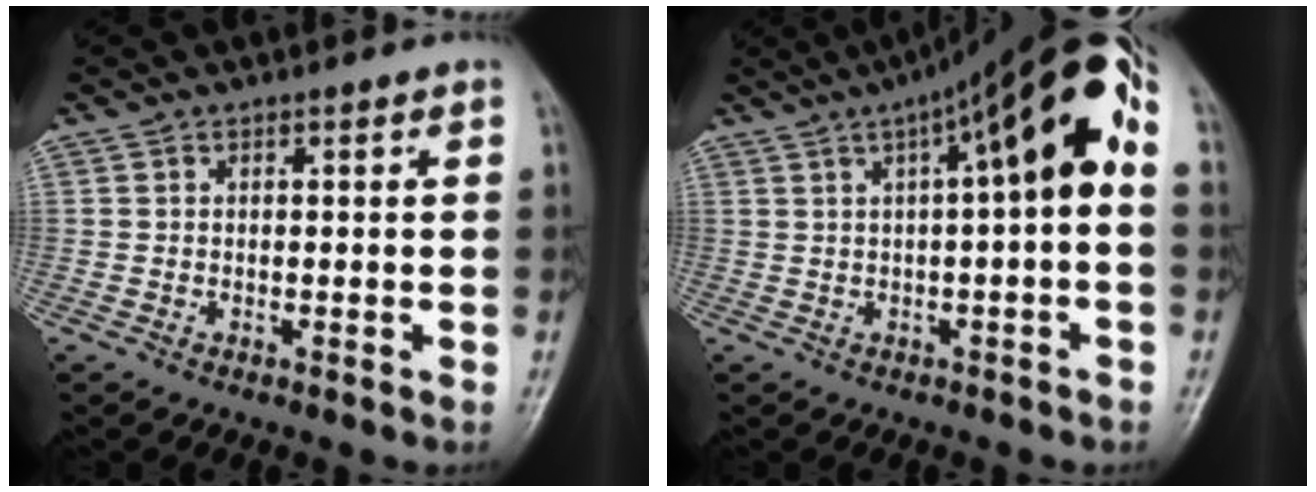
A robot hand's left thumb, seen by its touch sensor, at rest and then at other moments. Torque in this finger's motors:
{"motor_torque": [2.38, 2.63, 2.25, -0.52, 0.31]}